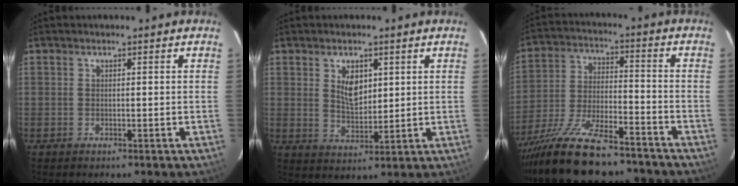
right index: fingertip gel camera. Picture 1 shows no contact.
{"total": 5.7, "force": [2.1, 3.2, 4.2], "torque": [-0.068, 0.000, 0.043]}
{"total": 20.7, "force": [-16.6, 5.5, 11.0], "torque": [-0.221, -0.043, -0.270]}